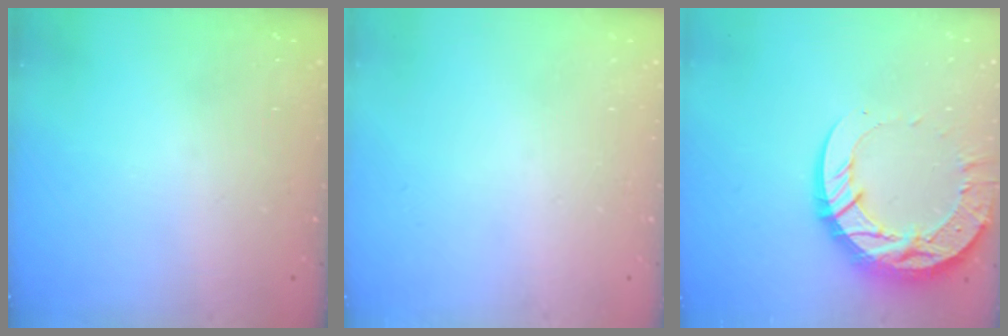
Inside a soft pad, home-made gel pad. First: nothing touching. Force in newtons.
{"total": 0.0}
{"total": 18.7, "press": 18.6, "slide": 1.8}